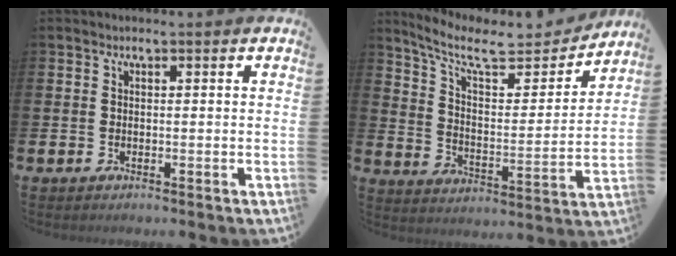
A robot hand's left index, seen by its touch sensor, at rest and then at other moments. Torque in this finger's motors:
{"motor_torque": [0.87, -1.27, 0.24, 0.07]}